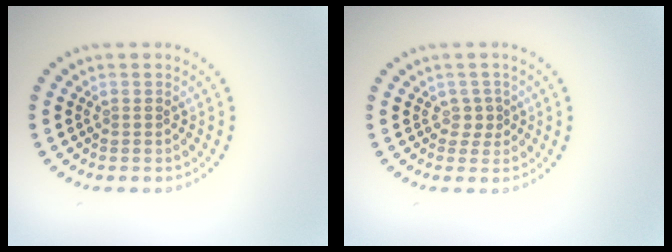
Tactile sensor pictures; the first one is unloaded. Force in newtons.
{"total": 1.2, "press": 0.9, "slide": 0.8}